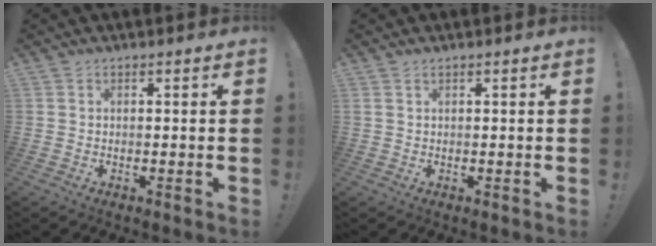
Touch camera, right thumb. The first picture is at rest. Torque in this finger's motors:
{"motor_torque": [0.09, -0.08, 0.14, 0.12, -0.03]}